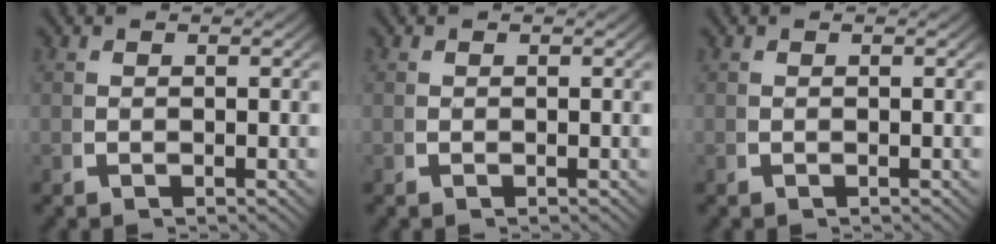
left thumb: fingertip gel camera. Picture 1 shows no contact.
{"total": 0.0}
{"total": 0.0}